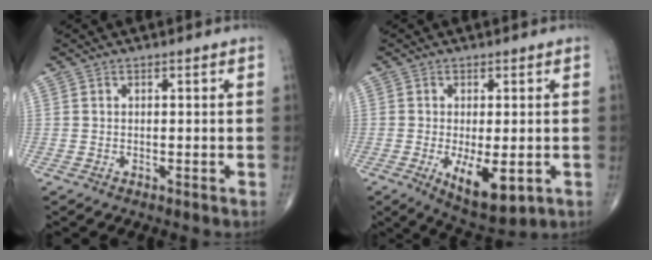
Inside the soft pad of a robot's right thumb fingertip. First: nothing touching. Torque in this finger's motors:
{"motor_torque": [-0.20, 0.15, 0.12, -0.09, 0.23]}